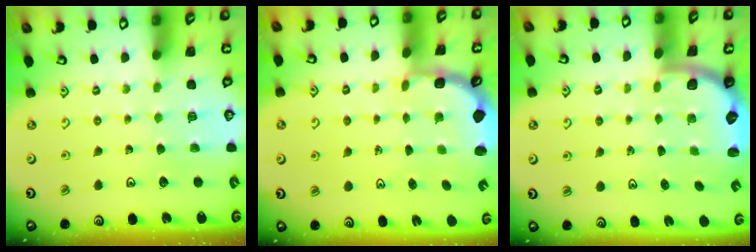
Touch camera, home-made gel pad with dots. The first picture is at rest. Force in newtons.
{"total": 2.9, "press": 1.8, "slide": 2.2}
{"total": 2.1, "press": 1.9, "slide": 1.0}